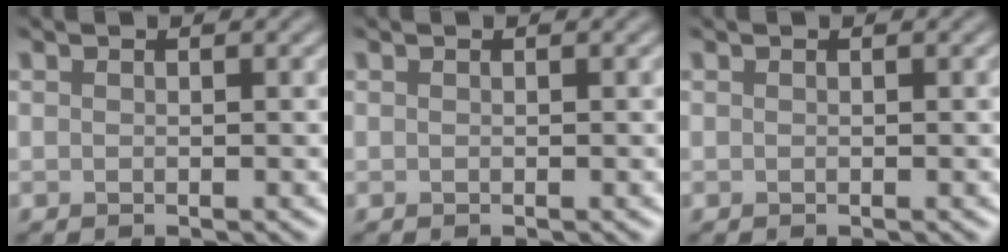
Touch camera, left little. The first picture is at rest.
{"total": 0.0}
{"total": 0.0}